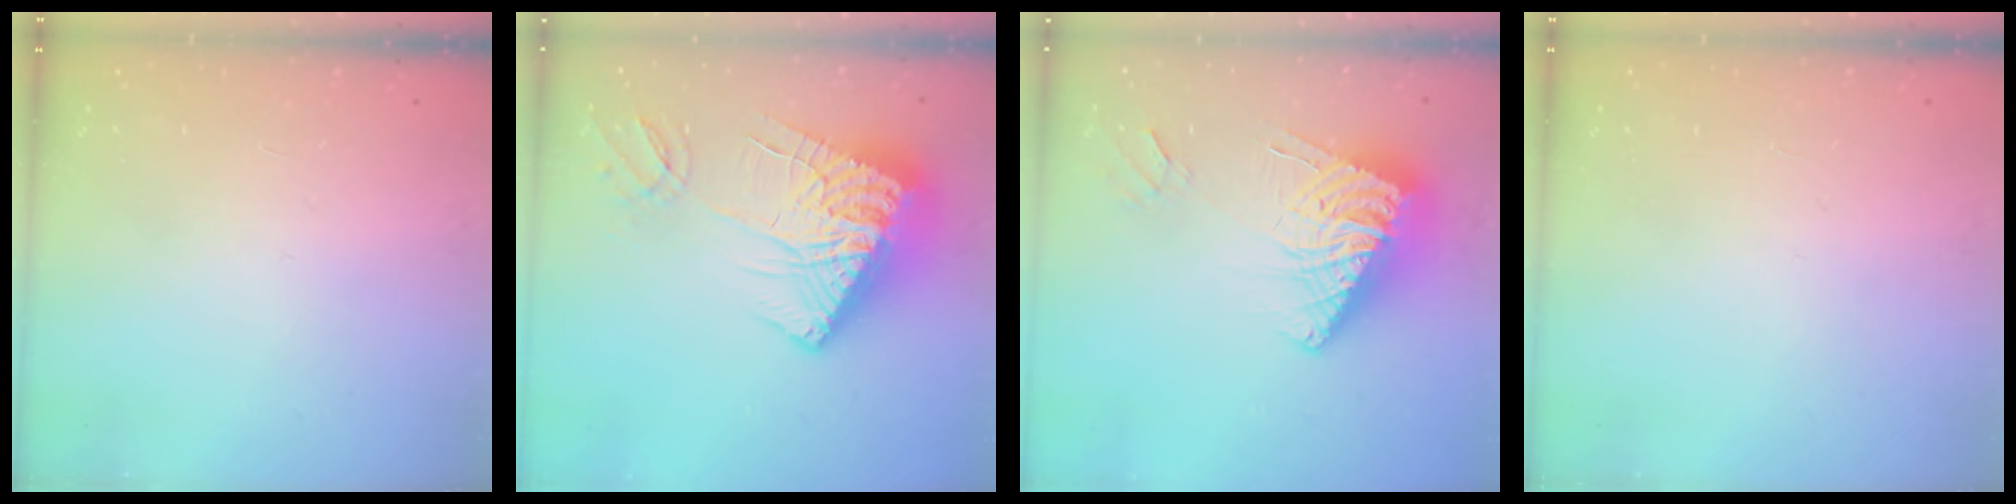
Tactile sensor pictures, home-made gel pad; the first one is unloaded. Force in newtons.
{"total": 19.7, "press": 19.5, "slide": 2.6}
{"total": 14.2, "press": 14.1, "slide": 1.6}
{"total": 0.0}